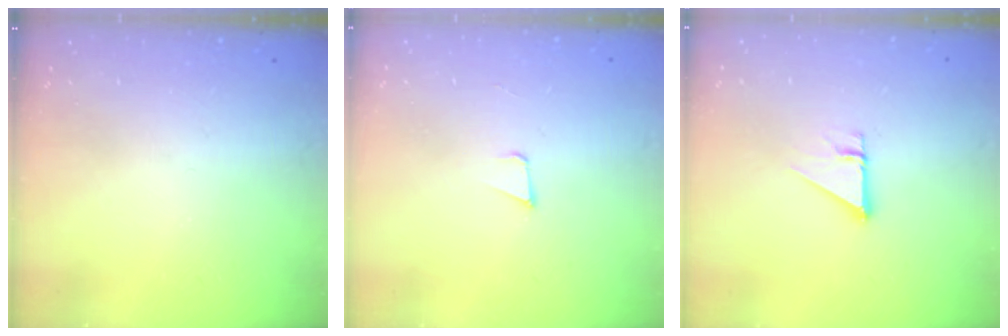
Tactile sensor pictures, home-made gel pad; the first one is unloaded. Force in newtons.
{"total": 3.2, "press": 1.9, "slide": 2.6}
{"total": 2.7, "press": 2.7, "slide": 0.2}